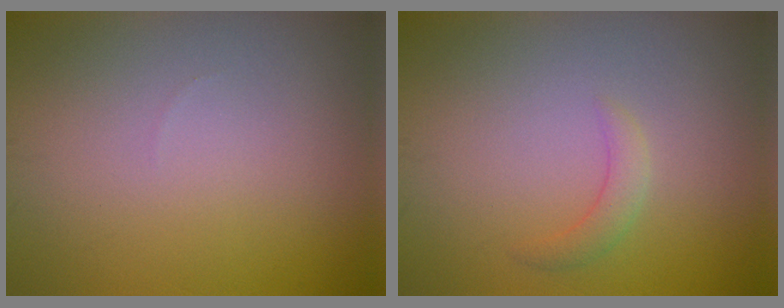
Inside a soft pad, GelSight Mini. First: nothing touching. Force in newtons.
{"total": 1.6, "press": 1.6, "slide": 0.1}